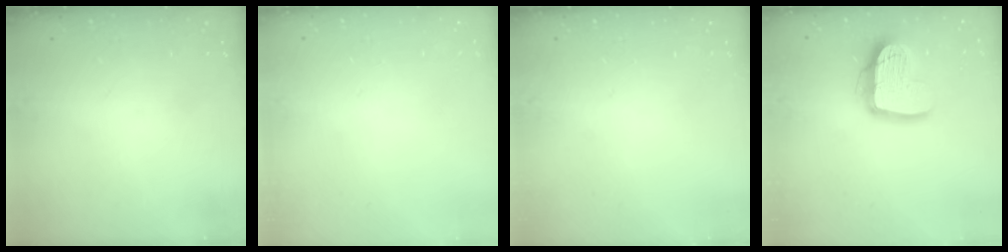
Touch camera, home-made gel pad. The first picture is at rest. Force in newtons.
{"total": 0.0}
{"total": 0.0}
{"total": 14.9, "press": 14.8, "slide": 1.4}